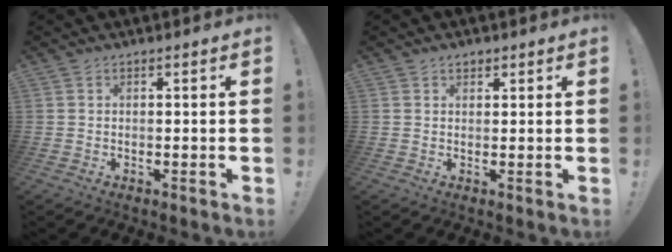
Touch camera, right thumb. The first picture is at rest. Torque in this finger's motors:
{"motor_torque": [-0.08, 0.19, 0.36, 0.03, -0.02]}